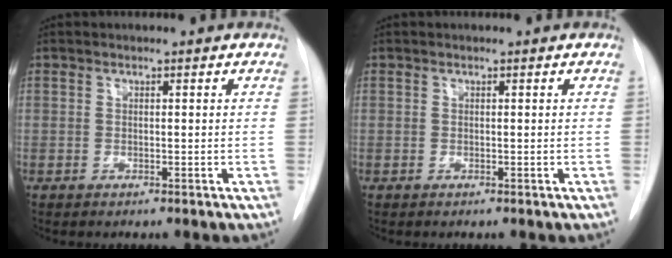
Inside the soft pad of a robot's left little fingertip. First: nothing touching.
{"total": 0.0}